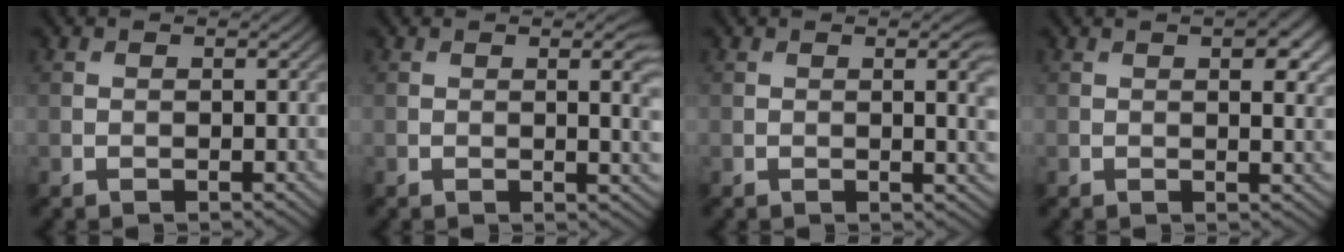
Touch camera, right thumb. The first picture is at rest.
{"total": 3.6, "force": [0.8, 0.9, 3.4], "torque": [-0.048, 0.001, 0.015]}
{"total": 3.2, "force": [0.6, 0.7, 3.1], "torque": [-0.043, 0.002, 0.011]}
{"total": 4.0, "force": [1.5, 1.4, 3.4], "torque": [-0.053, -0.001, 0.024]}